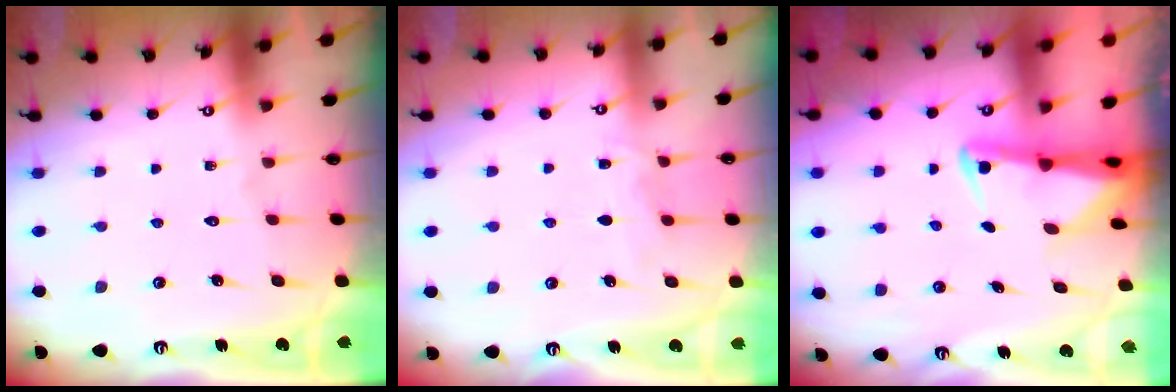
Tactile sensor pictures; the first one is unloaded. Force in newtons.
{"total": 4.9, "press": 4.9, "slide": 0.3}
{"total": 2.5, "press": 2.5, "slide": 0.4}